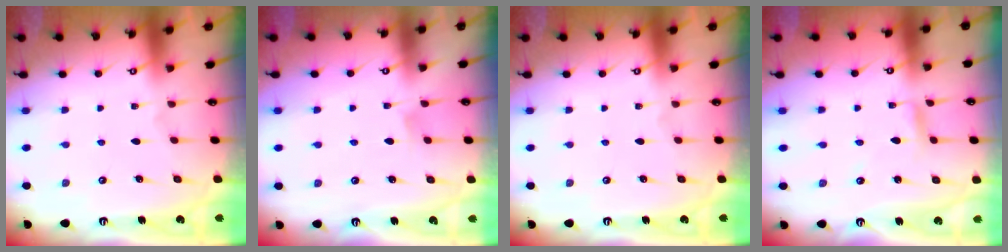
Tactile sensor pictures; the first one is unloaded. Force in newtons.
{"total": 3.7, "press": 3.7, "slide": 0.6}
{"total": 0.0}
{"total": 2.9, "press": 2.9, "slide": 0.0}